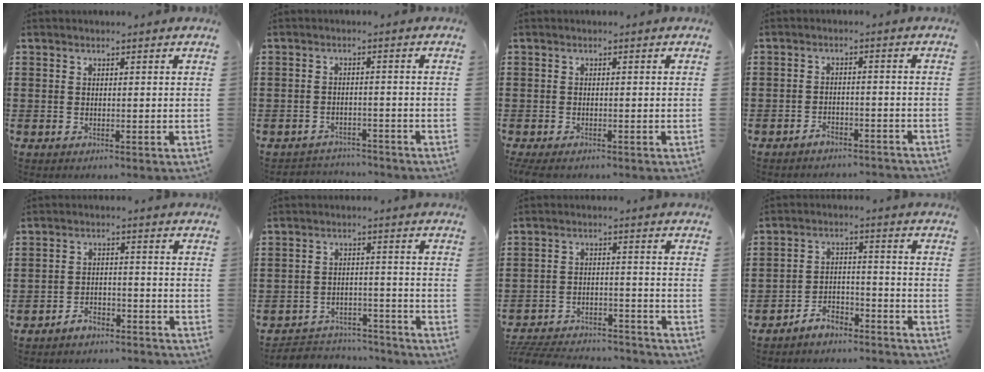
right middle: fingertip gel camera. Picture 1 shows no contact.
{"total": 2.5, "force": [-2.5, 0.5, -0.2], "torque": [-0.004, 0.000, -0.055]}
{"total": 0.9, "force": [-0.8, 0.3, 0.4], "torque": [-0.010, -0.004, -0.014]}
{"total": 2.7, "force": [-2.6, 0.5, 0.3], "torque": [-0.012, 0.003, -0.054]}
{"total": 3.7, "force": [-3.6, 0.7, 0.3], "torque": [-0.010, 0.006, -0.074]}
{"total": 4.2, "force": [-4.1, 1.1, 0.0], "torque": [-0.005, 0.007, -0.088]}
{"total": 6.0, "force": [-5.9, 0.7, 1.0], "torque": [-0.023, 0.009, -0.120]}
{"total": 4.9, "force": [-4.8, 0.9, 0.3], "torque": [-0.009, 0.009, -0.099]}